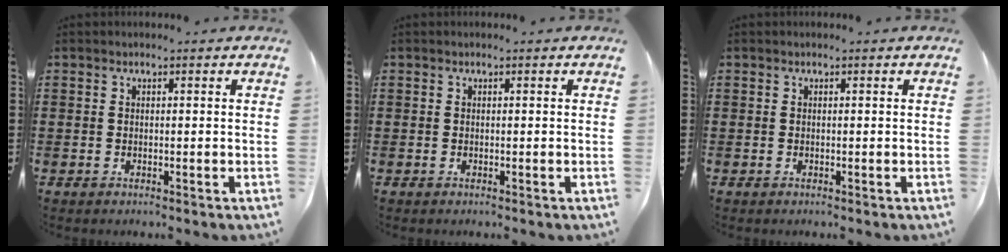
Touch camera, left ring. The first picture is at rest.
{"total": 0.0}
{"total": 0.0}